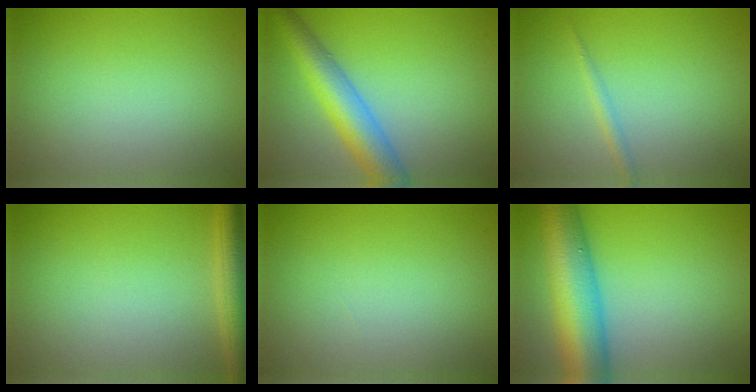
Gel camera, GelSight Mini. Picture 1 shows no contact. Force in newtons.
{"total": 5.8, "press": 5.8, "slide": 0.2}
{"total": 1.0, "press": 1.0, "slide": 0.1}
{"total": 3.4, "press": 3.4, "slide": 0.2}
{"total": 0.0}
{"total": 10.8, "press": 10.8, "slide": 0.1}